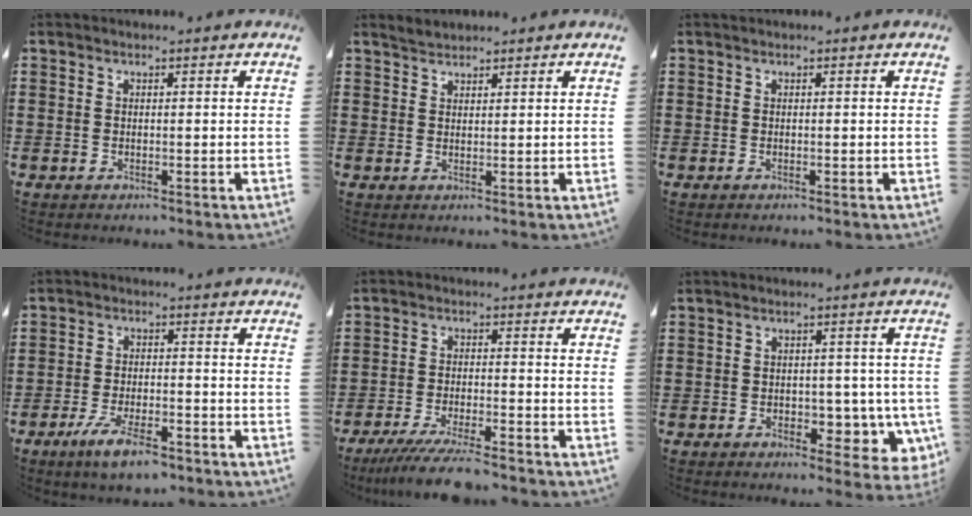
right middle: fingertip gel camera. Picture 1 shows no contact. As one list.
[{"total": 1.7, "force": [1.6, 0.4, -0.2], "torque": [-0.001, 0.005, 0.032]}, {"total": 0.0}, {"total": 6.1, "force": [-4.1, 1.5, 4.2], "torque": [-0.087, -0.004, -0.076]}, {"total": 6.3, "force": [-5.6, 0.2, 3.0], "torque": [-0.065, -0.017, -0.104]}, {"total": 4.0, "force": [-0.8, 3.1, 2.4], "torque": [-0.037, -0.002, -0.017]}]